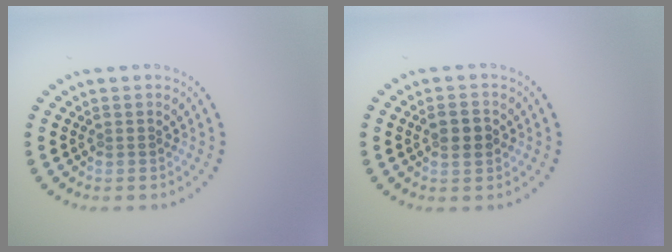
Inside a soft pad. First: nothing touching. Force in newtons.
{"total": 2.1, "press": 2.1, "slide": 0.1}